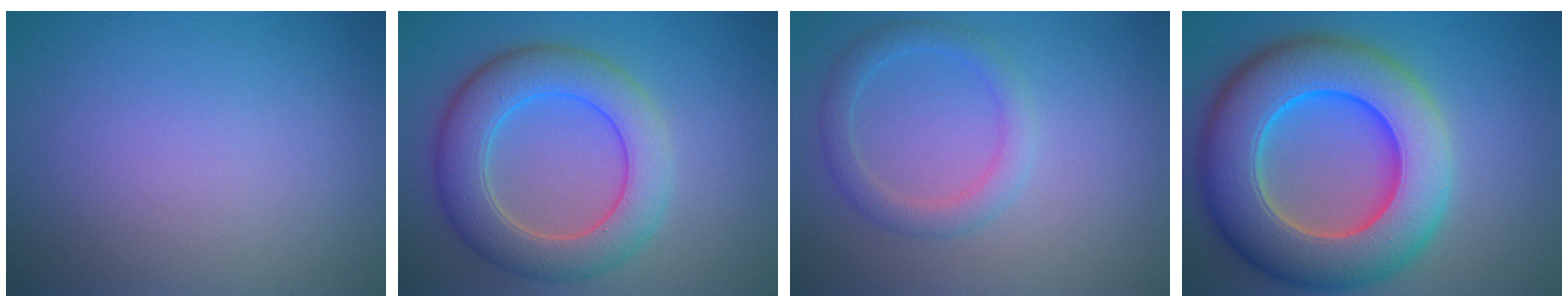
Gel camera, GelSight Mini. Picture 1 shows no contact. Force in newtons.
{"total": 7.2, "press": 7.2, "slide": 0.3}
{"total": 2.5, "press": 2.5, "slide": 0.0}
{"total": 13.2, "press": 13.1, "slide": 2.1}